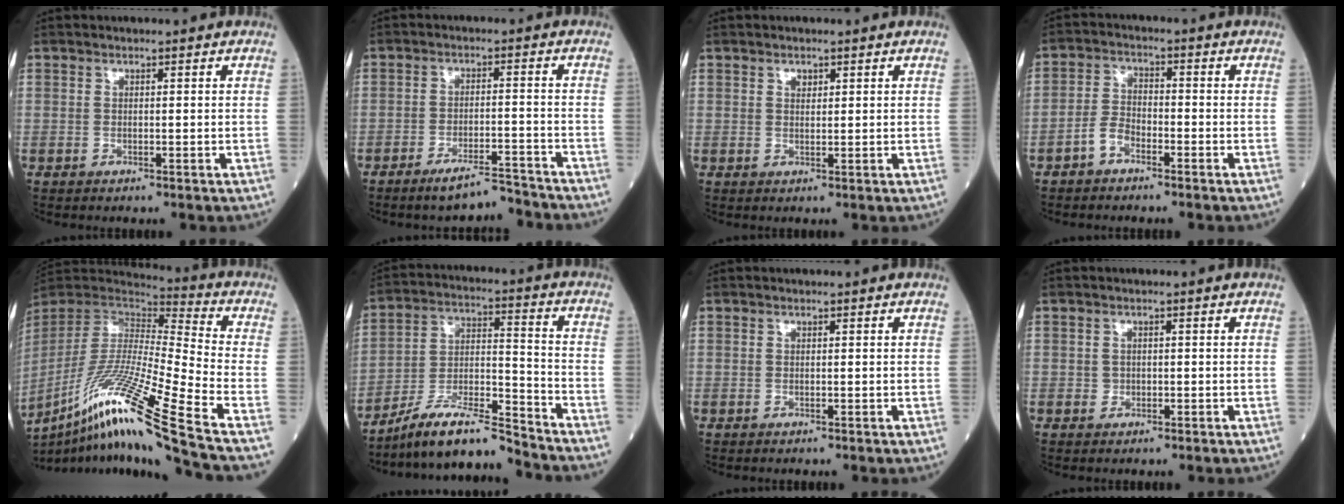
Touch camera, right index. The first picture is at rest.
{"total": 5.7, "force": [-5.3, 0.4, 2.0], "torque": [-0.029, -0.007, -0.093]}
{"total": 1.2, "force": [0.7, 0.7, 0.6], "torque": [-0.008, -0.002, 0.010]}
{"total": 3.7, "force": [-2.4, 1.9, 2.1], "torque": [-0.045, 0.008, -0.049]}
{"total": 24.2, "force": [-14.4, -1.3, 19.5], "torque": [-0.369, -0.044, -0.272]}
{"total": 12.9, "force": [-11.7, 0.7, 5.5], "torque": [-0.098, 0.016, -0.209]}
{"total": 0.0}
{"total": 1.0, "force": [-0.3, 0.9, 0.2], "torque": [-0.001, 0.003, -0.005]}